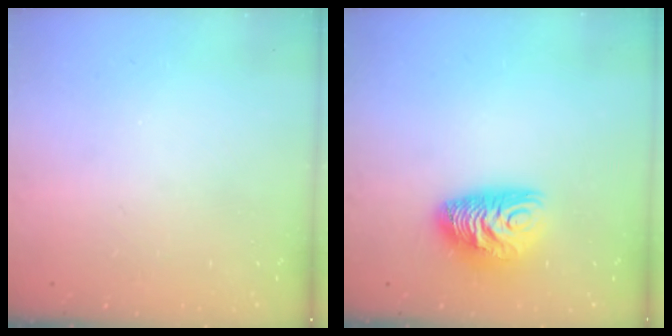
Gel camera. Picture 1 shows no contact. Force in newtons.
{"total": 9.9, "press": 9.9, "slide": 0.2}